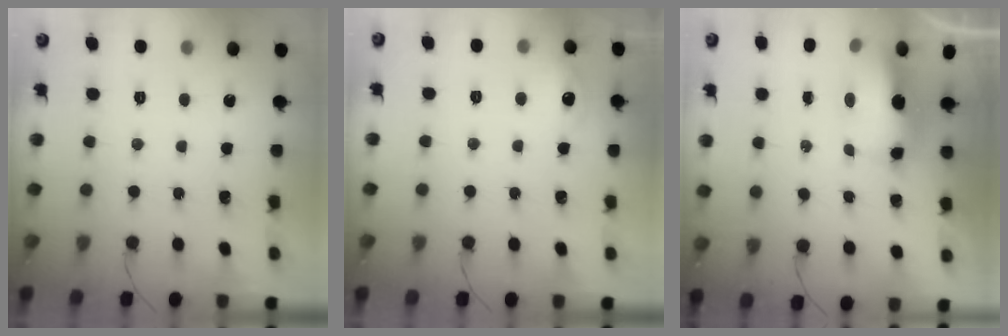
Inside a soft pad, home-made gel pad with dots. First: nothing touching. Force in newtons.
{"total": 7.5, "press": 7.4, "slide": 1.5}
{"total": 8.0, "press": 7.9, "slide": 0.9}